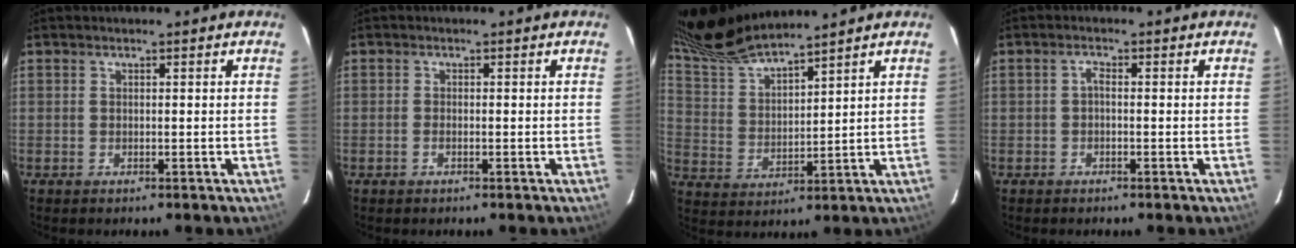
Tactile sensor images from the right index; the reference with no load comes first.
{"total": 0.9, "force": [-0.5, 0.4, 0.6], "torque": [-0.014, 0.000, -0.008]}
{"total": 11.1, "force": [10.5, -0.1, 3.5], "torque": [-0.073, -0.011, 0.216]}
{"total": 1.1, "force": [-0.3, 0.5, 0.9], "torque": [-0.016, 0.007, -0.006]}